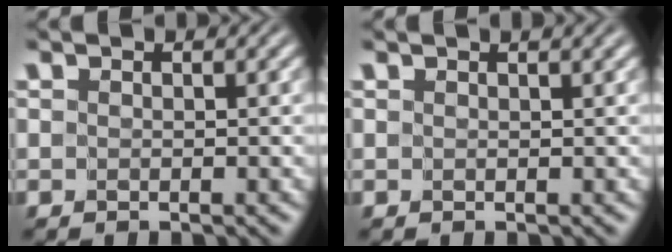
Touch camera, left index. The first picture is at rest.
{"total": 0.9, "force": [0.8, 0.0, 0.5], "torque": [-0.009, -0.004, 0.005]}